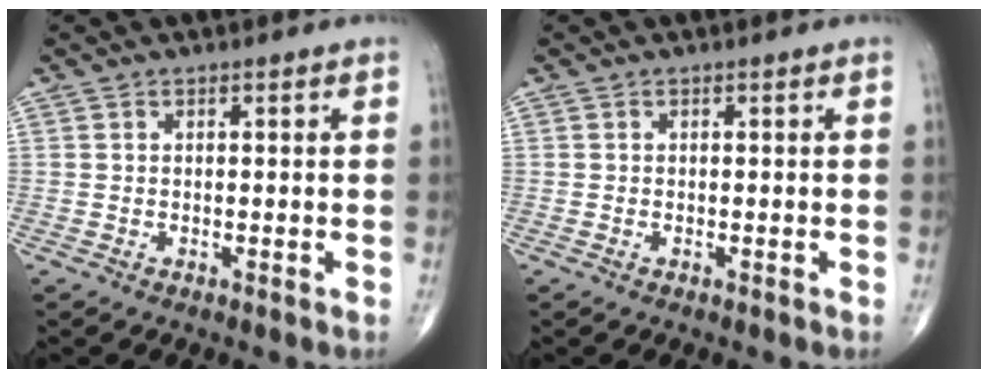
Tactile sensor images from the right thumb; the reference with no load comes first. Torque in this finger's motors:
{"motor_torque": [0.21, 0.00, -0.06, -0.13, 0.03]}